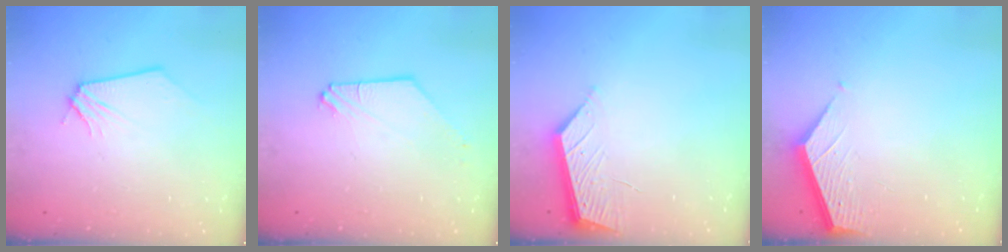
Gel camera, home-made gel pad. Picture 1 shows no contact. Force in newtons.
{"total": 0.0}
{"total": 5.2, "press": 5.1, "slide": 0.6}
{"total": 3.6, "press": 3.6, "slide": 0.4}